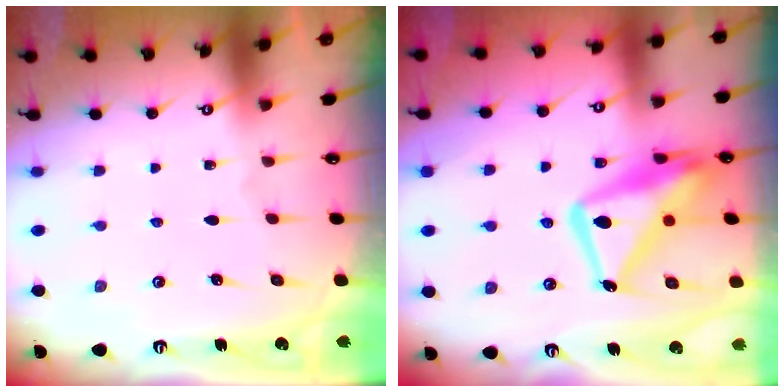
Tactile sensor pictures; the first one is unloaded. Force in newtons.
{"total": 17.6, "press": 17.5, "slide": 1.7}